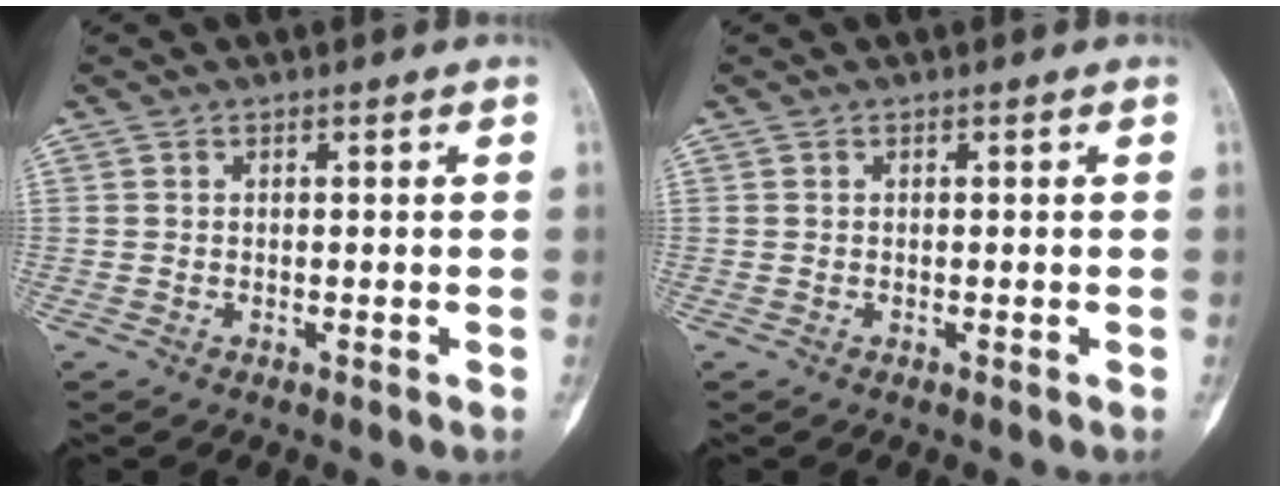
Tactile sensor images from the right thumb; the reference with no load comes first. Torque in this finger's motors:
{"motor_torque": [0.47, 0.17, 0.13, 0.04, -0.02]}